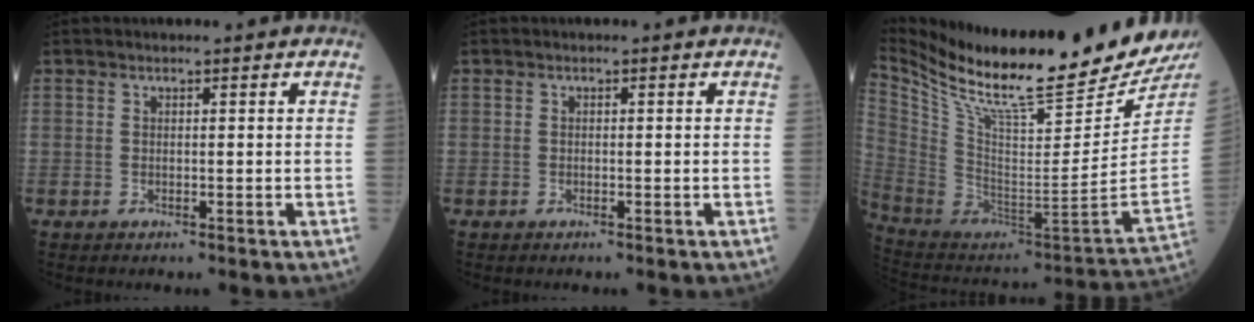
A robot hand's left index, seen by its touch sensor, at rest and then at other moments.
{"total": 0.0}
{"total": 29.3, "force": [24.5, 1.7, 15.9], "torque": [-0.290, -0.087, 0.385]}